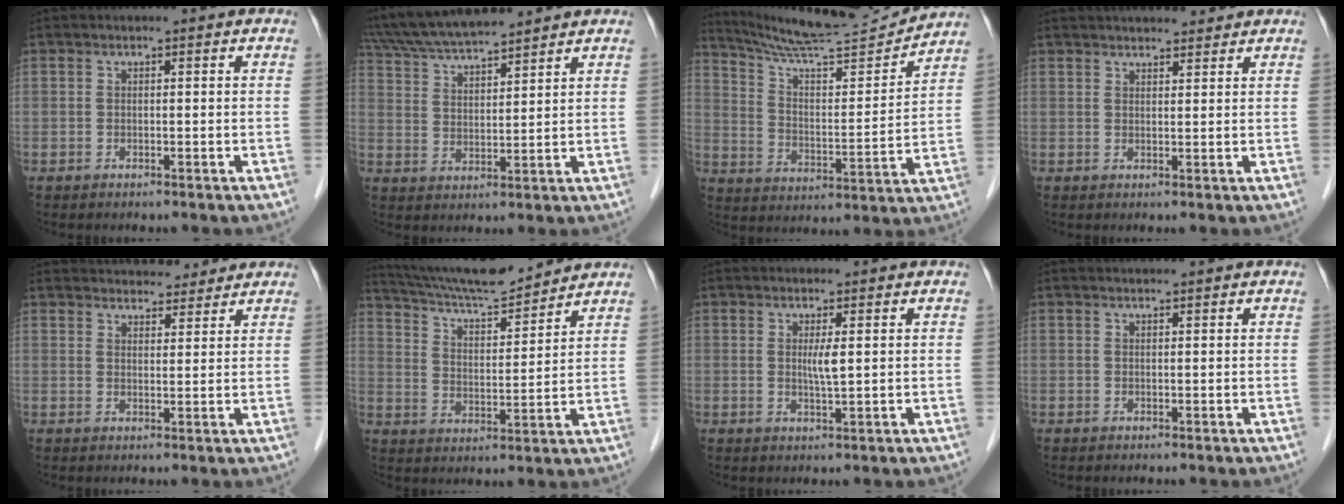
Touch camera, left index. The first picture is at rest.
{"total": 13.1, "force": [11.9, 1.0, 5.3], "torque": [-0.104, 0.028, 0.216]}
{"total": 16.2, "force": [15.6, -0.1, 4.3], "torque": [-0.083, -0.013, 0.251]}
{"total": 7.7, "force": [7.1, 1.8, 2.7], "torque": [-0.033, 0.022, 0.097]}
{"total": 8.6, "force": [8.1, 2.5, 1.5], "torque": [-0.006, 0.014, 0.104]}
{"total": 13.7, "force": [12.9, 0.9, 4.4], "torque": [-0.085, 0.009, 0.221]}
{"total": 2.1, "force": [0.5, 0.0, 2.1], "torque": [-0.044, -0.005, 0.011]}
{"total": 0.9, "force": [0.9, 0.0, 0.2], "torque": [-0.005, 0.008, 0.017]}